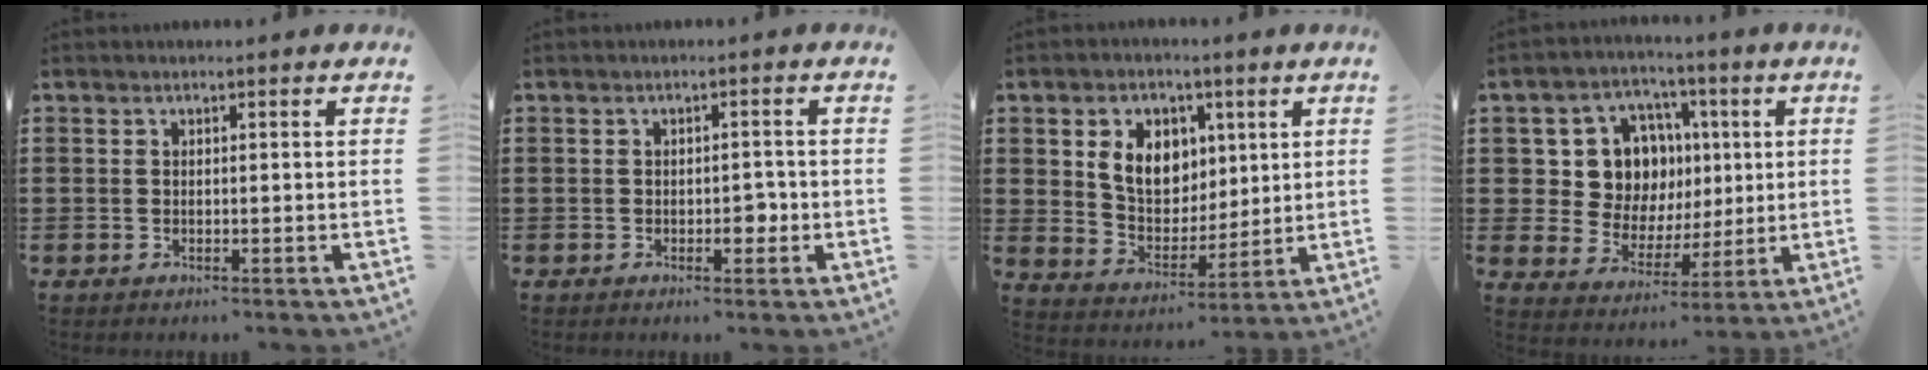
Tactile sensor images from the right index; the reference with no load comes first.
{"total": 2.5, "force": [-0.8, 1.2, 2.1], "torque": [-0.030, -0.001, -0.016]}
{"total": 8.4, "force": [2.6, 6.6, 4.6], "torque": [-0.101, 0.016, 0.046]}
{"total": 10.7, "force": [2.6, 9.3, 4.5], "torque": [-0.107, 0.005, 0.057]}